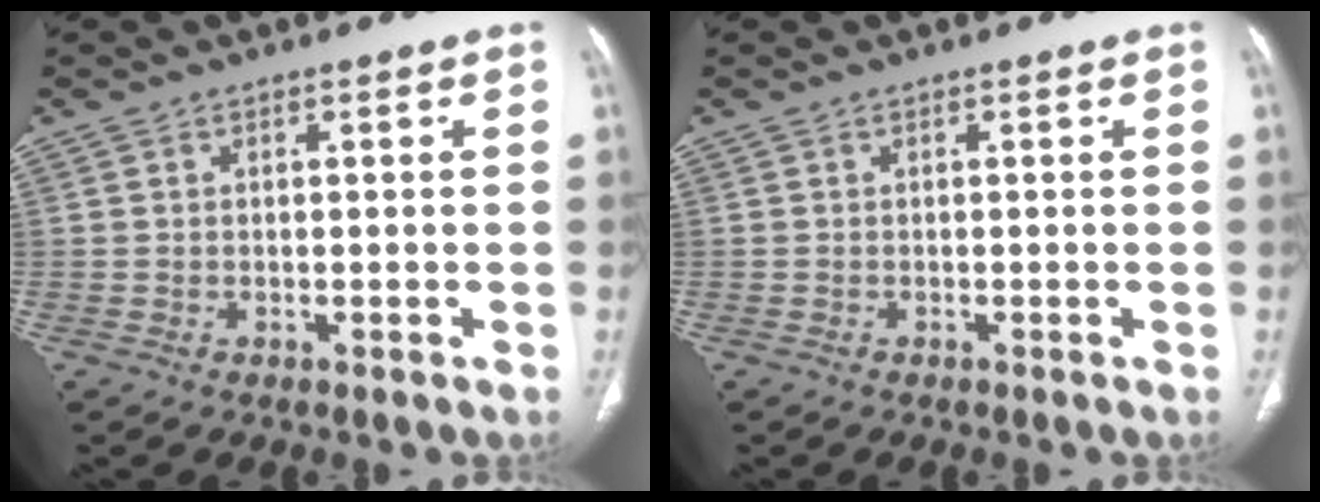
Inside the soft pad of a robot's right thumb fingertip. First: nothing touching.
{"total": 0.0}